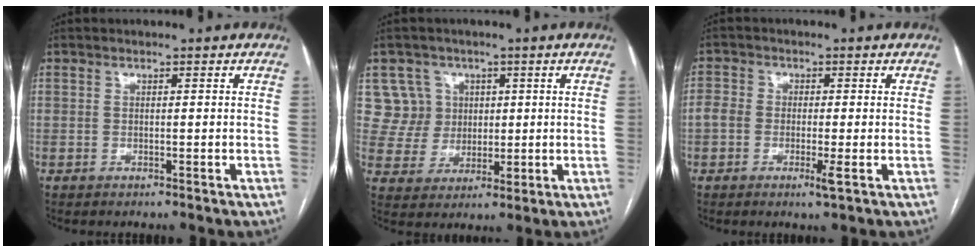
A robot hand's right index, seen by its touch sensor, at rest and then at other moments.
{"total": 7.4, "force": [2.6, 6.9, 0.4], "torque": [0.000, 0.020, 0.057]}
{"total": 4.2, "force": [-1.4, 1.7, 3.6], "torque": [-0.067, -0.002, -0.029]}